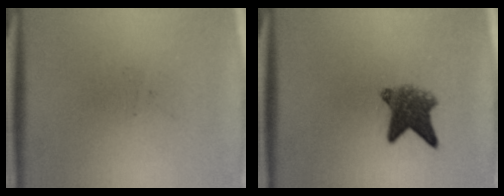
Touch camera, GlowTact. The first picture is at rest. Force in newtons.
{"total": 5.6}